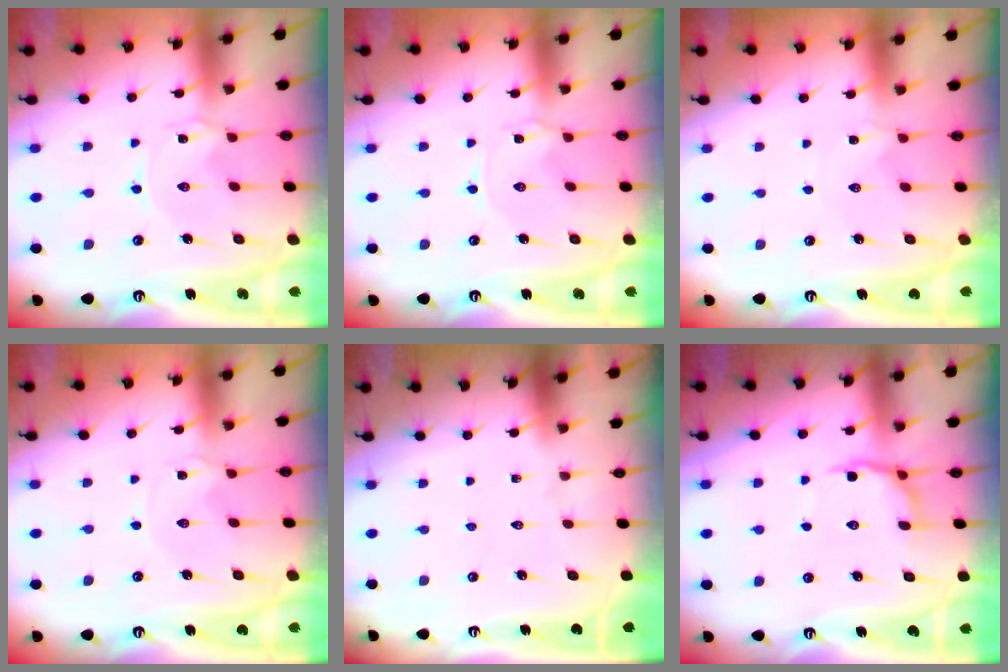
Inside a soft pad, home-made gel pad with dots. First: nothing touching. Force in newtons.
{"total": 0.0}
{"total": 1.3, "press": 1.2, "slide": 0.4}
{"total": 0.7, "press": 0.6, "slide": 0.3}
{"total": 0.0}
{"total": 7.9, "press": 7.6, "slide": 2.2}